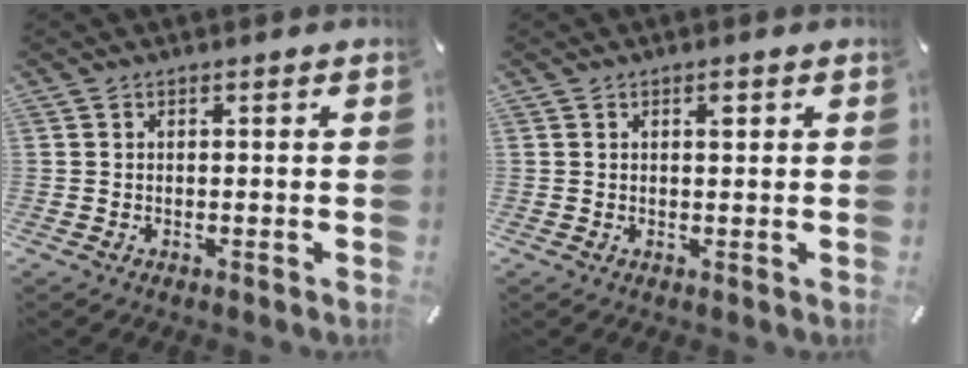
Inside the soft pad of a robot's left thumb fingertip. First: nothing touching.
{"total": 1.5, "force": [0.7, 0.7, 1.2], "torque": [-0.018, -0.001, 0.010]}